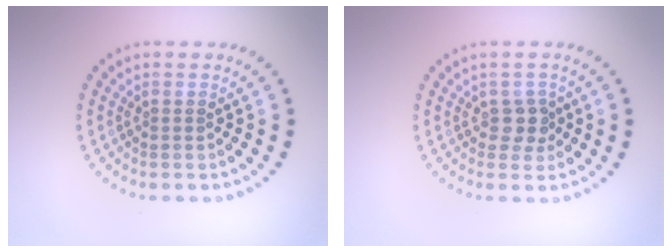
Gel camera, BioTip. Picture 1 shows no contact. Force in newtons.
{"total": 1.6, "press": 1.5, "slide": 0.8}